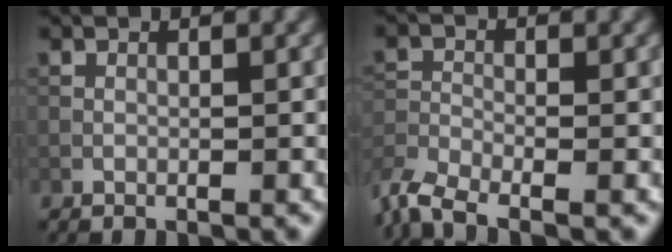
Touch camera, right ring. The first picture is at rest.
{"total": 5.0, "force": [-4.1, 1.5, 2.6], "torque": [-0.059, -0.012, -0.094]}